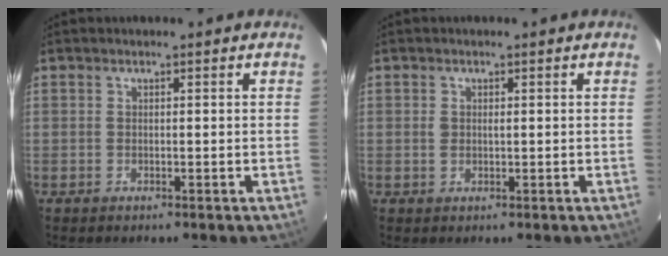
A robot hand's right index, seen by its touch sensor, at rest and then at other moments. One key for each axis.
{"total": 1.4, "fx": 0.2, "fy": 0.8, "fz": 1.2, "tx": -0.025, "ty": 0.002, "tz": 0.005}